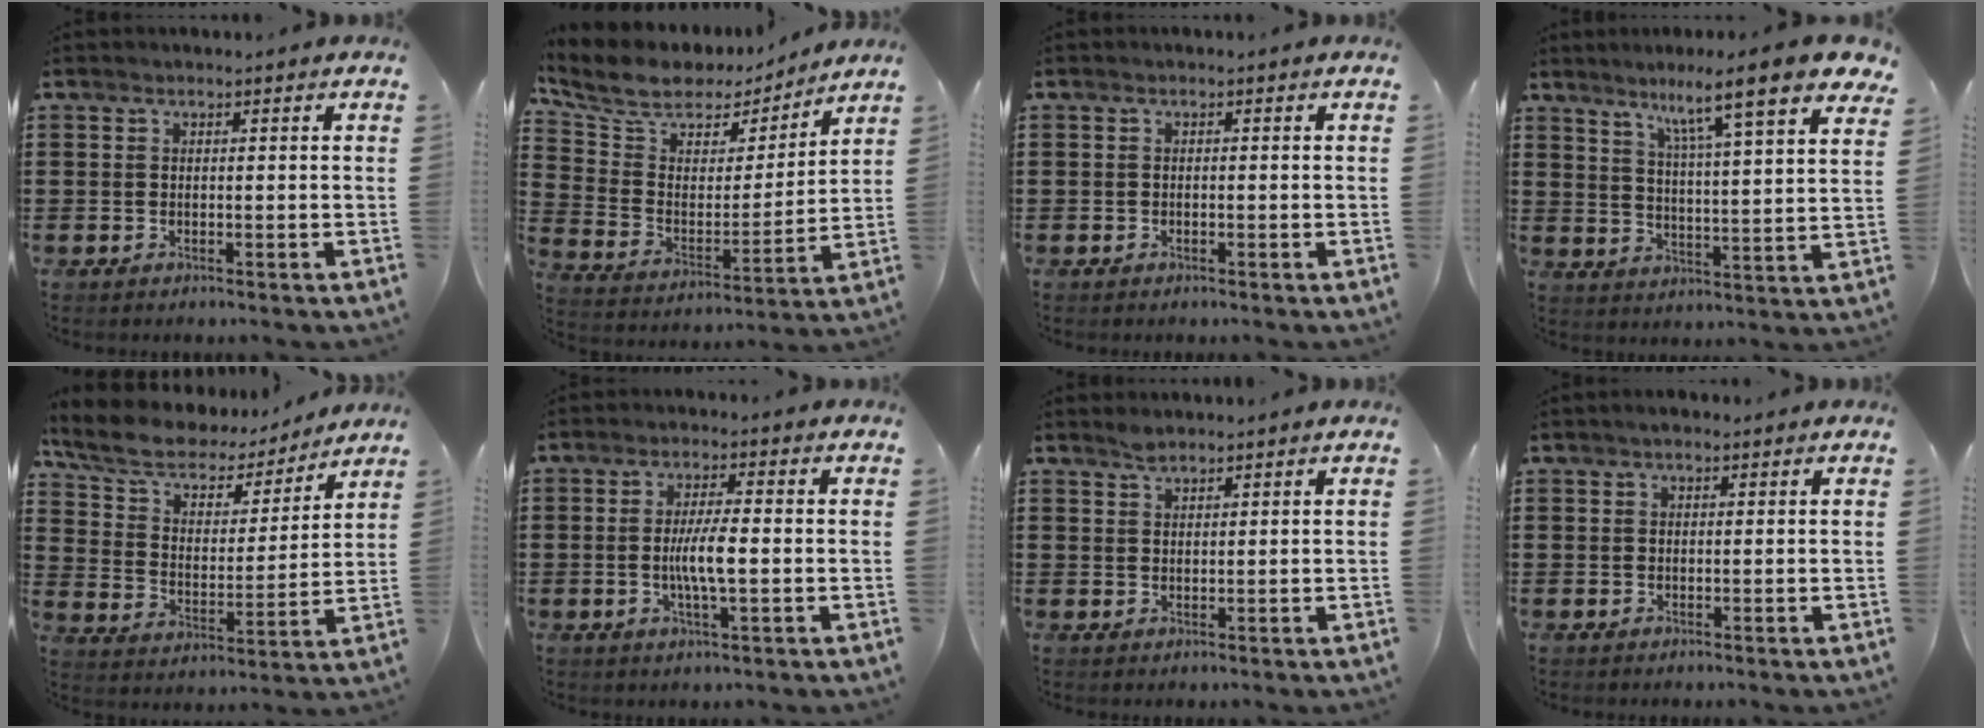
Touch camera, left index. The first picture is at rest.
{"total": 8.7, "force": [7.0, 4.4, 2.7], "torque": [-0.096, -0.038, 0.125]}
{"total": 0.6, "force": [-0.5, 0.2, 0.1], "torque": [-0.005, -0.001, -0.011]}
{"total": 10.3, "force": [7.7, 0.2, 6.8], "torque": [-0.125, -0.048, 0.114]}
{"total": 7.2, "force": [5.7, 3.0, 3.0], "torque": [-0.086, -0.031, 0.098]}
{"total": 5.4, "force": [-0.7, 1.0, 5.2], "torque": [-0.105, -0.002, -0.019]}
{"total": 1.2, "force": [1.2, 0.2, 0.3], "torque": [-0.008, 0.000, 0.023]}
{"total": 0.6, "force": [0.1, 0.4, 0.4], "torque": [-0.007, 0.005, 0.001]}